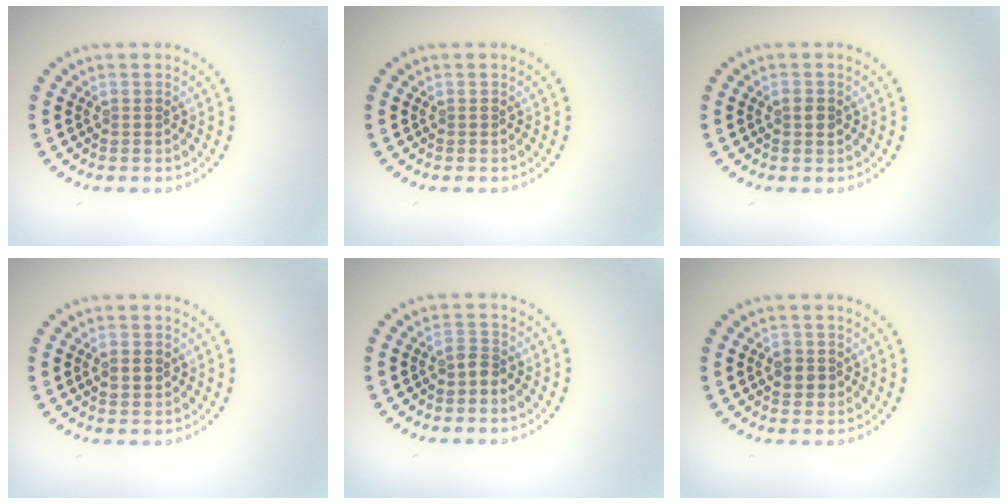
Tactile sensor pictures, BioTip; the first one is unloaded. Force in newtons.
{"total": 0.0}
{"total": 0.9, "press": 0.8, "slide": 0.2}
{"total": 1.8, "press": 1.8, "slide": 0.1}
{"total": 1.5, "press": 1.2, "slide": 0.9}
{"total": 1.7, "press": 1.6, "slide": 0.3}